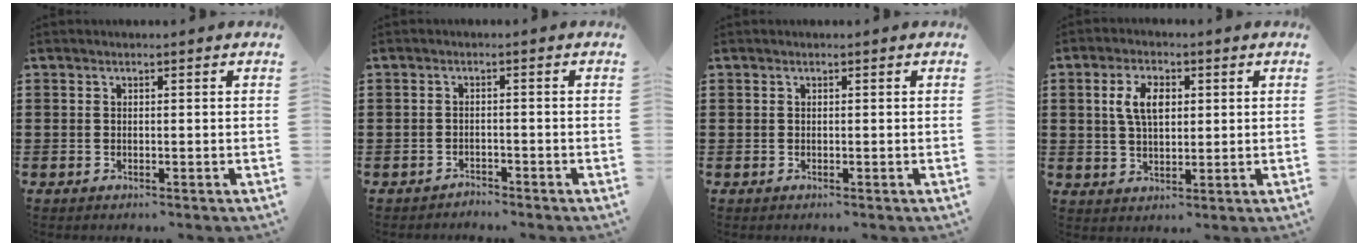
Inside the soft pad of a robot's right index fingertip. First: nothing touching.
{"total": 1.6, "force": [-1.6, 0.1, -0.2], "torque": [-0.001, 0.004, -0.036]}
{"total": 0.0}
{"total": 5.7, "force": [1.4, 3.2, 4.5], "torque": [-0.099, 0.015, 0.022]}